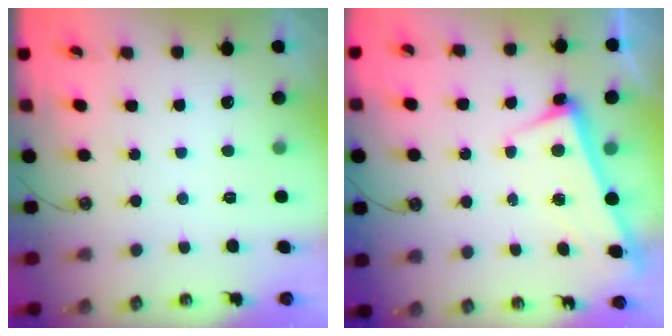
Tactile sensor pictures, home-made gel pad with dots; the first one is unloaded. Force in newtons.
{"total": 2.6, "press": 2.5, "slide": 0.7}